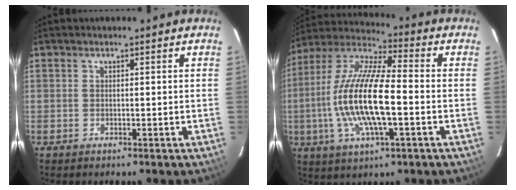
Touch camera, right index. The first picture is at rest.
{"total": 18.0, "force": [-2.8, 4.9, 17.1], "torque": [-0.340, -0.002, -0.061]}